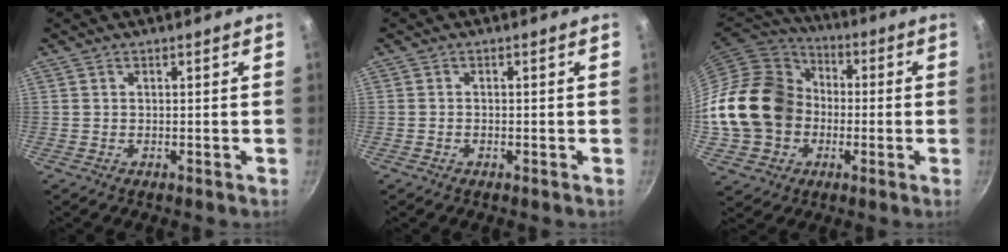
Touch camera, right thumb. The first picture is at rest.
{"total": 0.5, "force": [-0.3, 0.3, 0.2], "torque": [-0.007, 0.004, -0.008]}
{"total": 21.1, "force": [-1.5, 17.7, 11.5], "torque": [-0.201, 0.047, -0.019]}